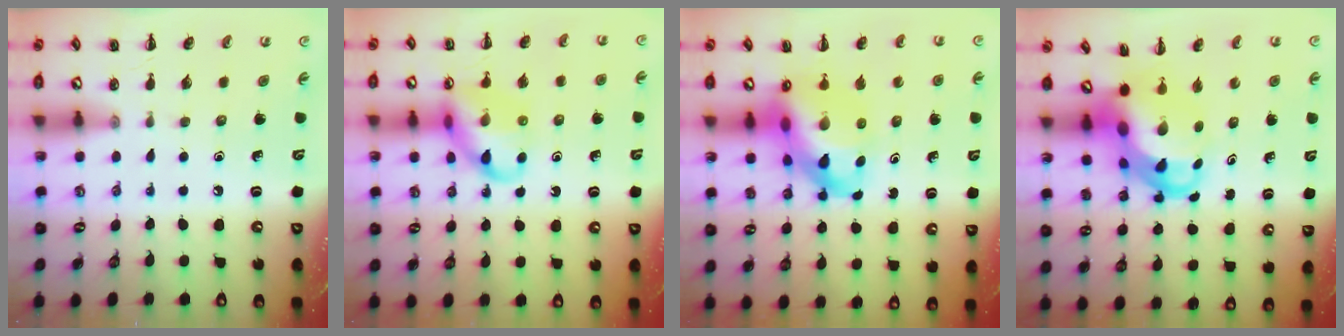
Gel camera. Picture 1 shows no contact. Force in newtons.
{"total": 12.5, "press": 12.5, "slide": 1.2}
{"total": 13.9, "press": 13.4, "slide": 3.7}
{"total": 7.1, "press": 6.8, "slide": 1.9}